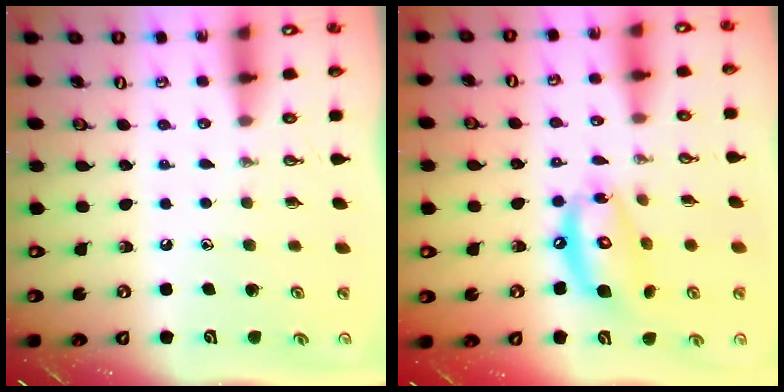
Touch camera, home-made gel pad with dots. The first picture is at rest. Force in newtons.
{"total": 12.9, "press": 12.8, "slide": 1.3}